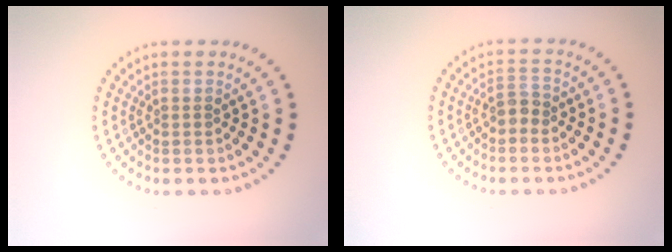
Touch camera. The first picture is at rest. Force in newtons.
{"total": 1.3, "press": 1.2, "slide": 0.6}